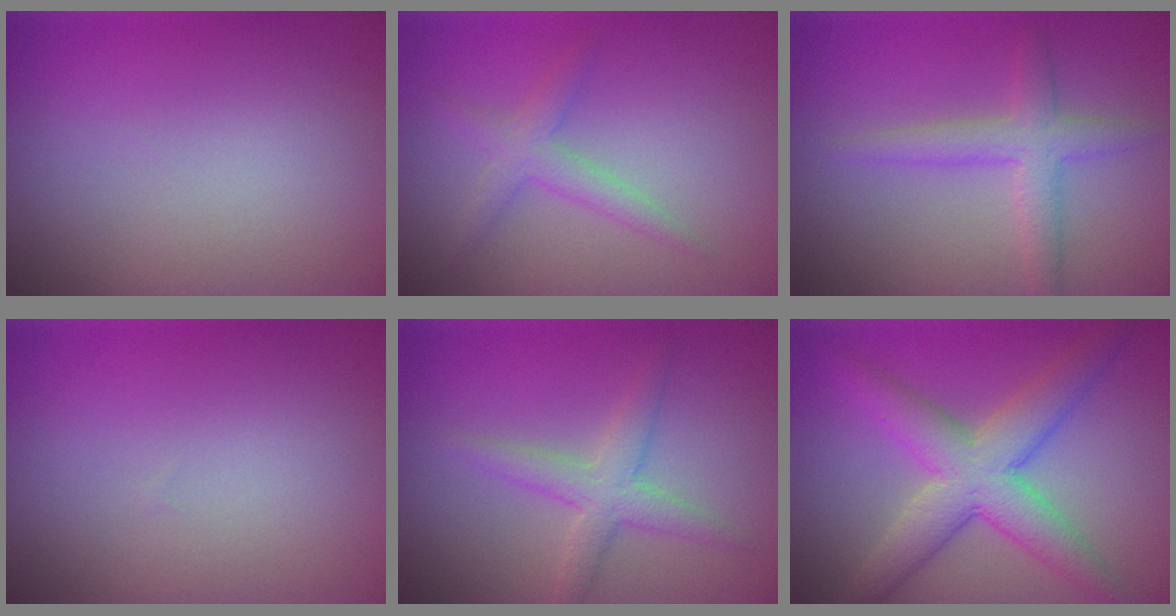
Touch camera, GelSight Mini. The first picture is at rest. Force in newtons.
{"total": 2.2, "press": 2.2, "slide": 0.1}
{"total": 2.9, "press": 2.9, "slide": 0.1}
{"total": 0.0}
{"total": 2.8, "press": 2.8, "slide": 0.0}
{"total": 6.3, "press": 6.3, "slide": 0.2}